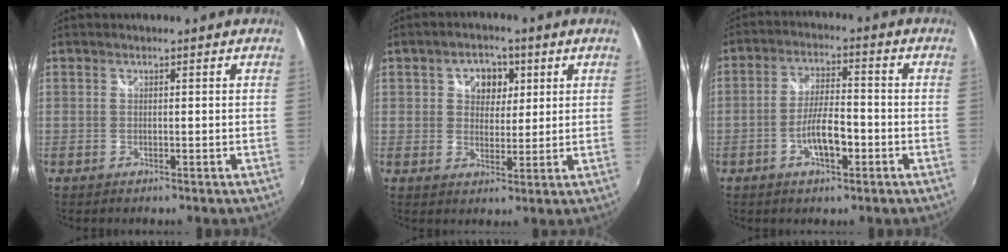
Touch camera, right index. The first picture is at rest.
{"total": 6.1, "force": [2.0, 4.8, 3.2], "torque": [-0.045, 0.013, 0.031]}
{"total": 7.1, "force": [-2.9, 2.1, 6.1], "torque": [-0.116, 0.001, -0.048]}